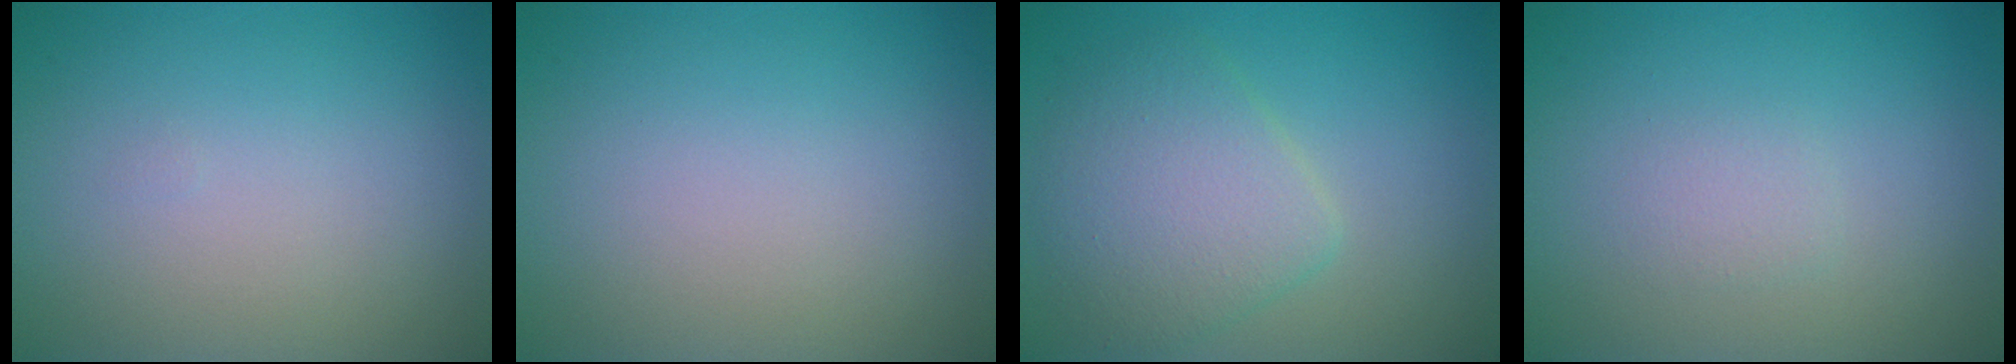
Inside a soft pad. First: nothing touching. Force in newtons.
{"total": 0.0}
{"total": 4.8, "press": 4.8, "slide": 0.1}
{"total": 1.0, "press": 1.0, "slide": 0.0}